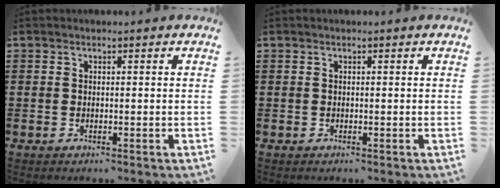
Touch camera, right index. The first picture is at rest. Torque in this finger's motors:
{"motor_torque": [0.00, 0.00, 0.00, 0.00]}